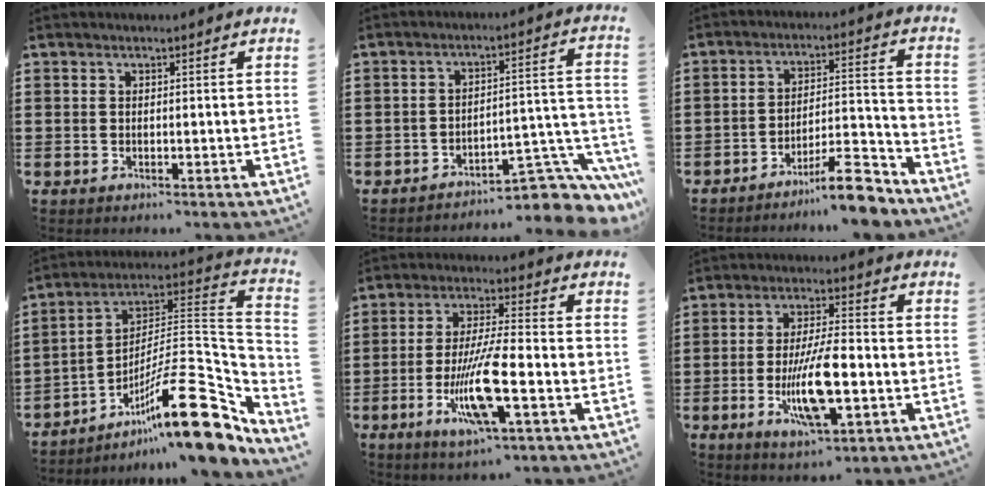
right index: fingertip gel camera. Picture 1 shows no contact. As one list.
[{"total": 6.7, "force": [-5.3, 1.8, 3.6], "torque": [-0.053, 0.002, -0.098]}, {"total": 9.6, "force": [-8.0, 1.1, 5.2], "torque": [-0.071, 0.025, -0.146]}, {"total": 18.8, "force": [-9.7, 4.4, 15.5], "torque": [-0.232, 0.014, -0.165]}, {"total": 10.8, "force": [-3.9, 1.7, 10.0], "torque": [-0.207, -0.015, -0.076]}, {"total": 10.7, "force": [-2.9, 3.2, 9.8], "torque": [-0.196, -0.011, -0.051]}]